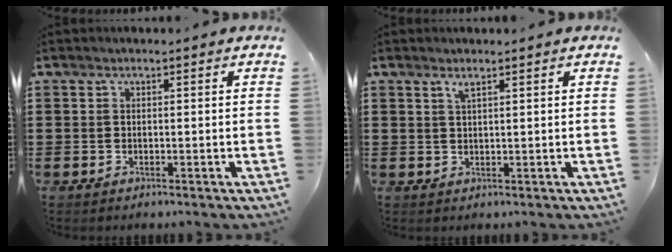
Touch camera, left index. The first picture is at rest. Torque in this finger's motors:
{"motor_torque": [0.42, -0.22, 0.02, 0.02]}